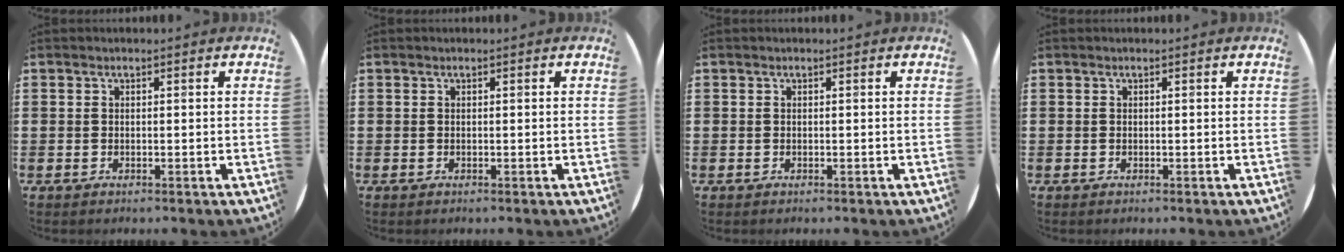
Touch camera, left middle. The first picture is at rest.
{"total": 0.0}
{"total": 0.0}
{"total": 0.0}